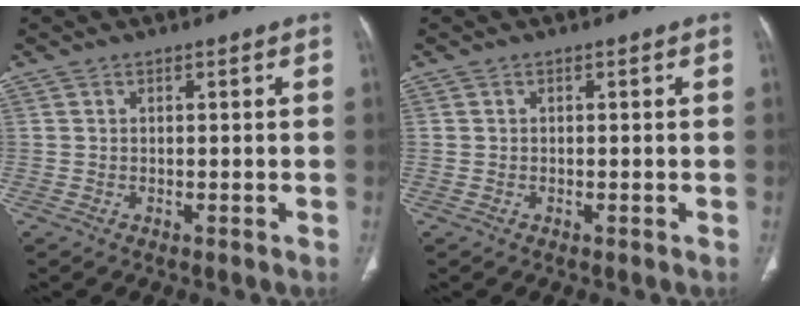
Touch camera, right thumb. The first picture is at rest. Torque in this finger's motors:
{"motor_torque": [0.00, -0.03, -0.49, 0.19, -0.08]}